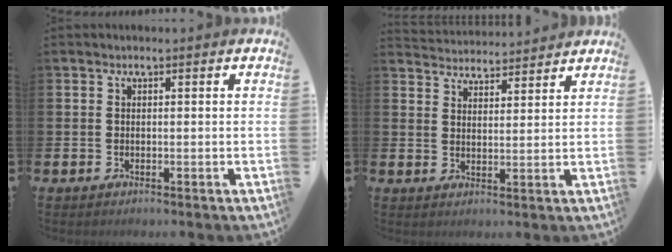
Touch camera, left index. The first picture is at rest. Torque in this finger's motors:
{"motor_torque": [-0.88, -0.88, -0.29, -0.09]}